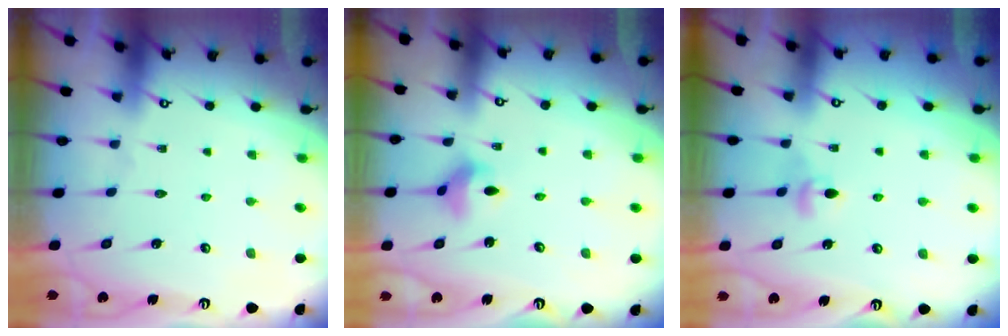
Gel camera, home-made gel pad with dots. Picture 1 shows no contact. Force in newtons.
{"total": 4.0, "press": 3.9, "slide": 0.5}
{"total": 4.2, "press": 4.2, "slide": 0.6}